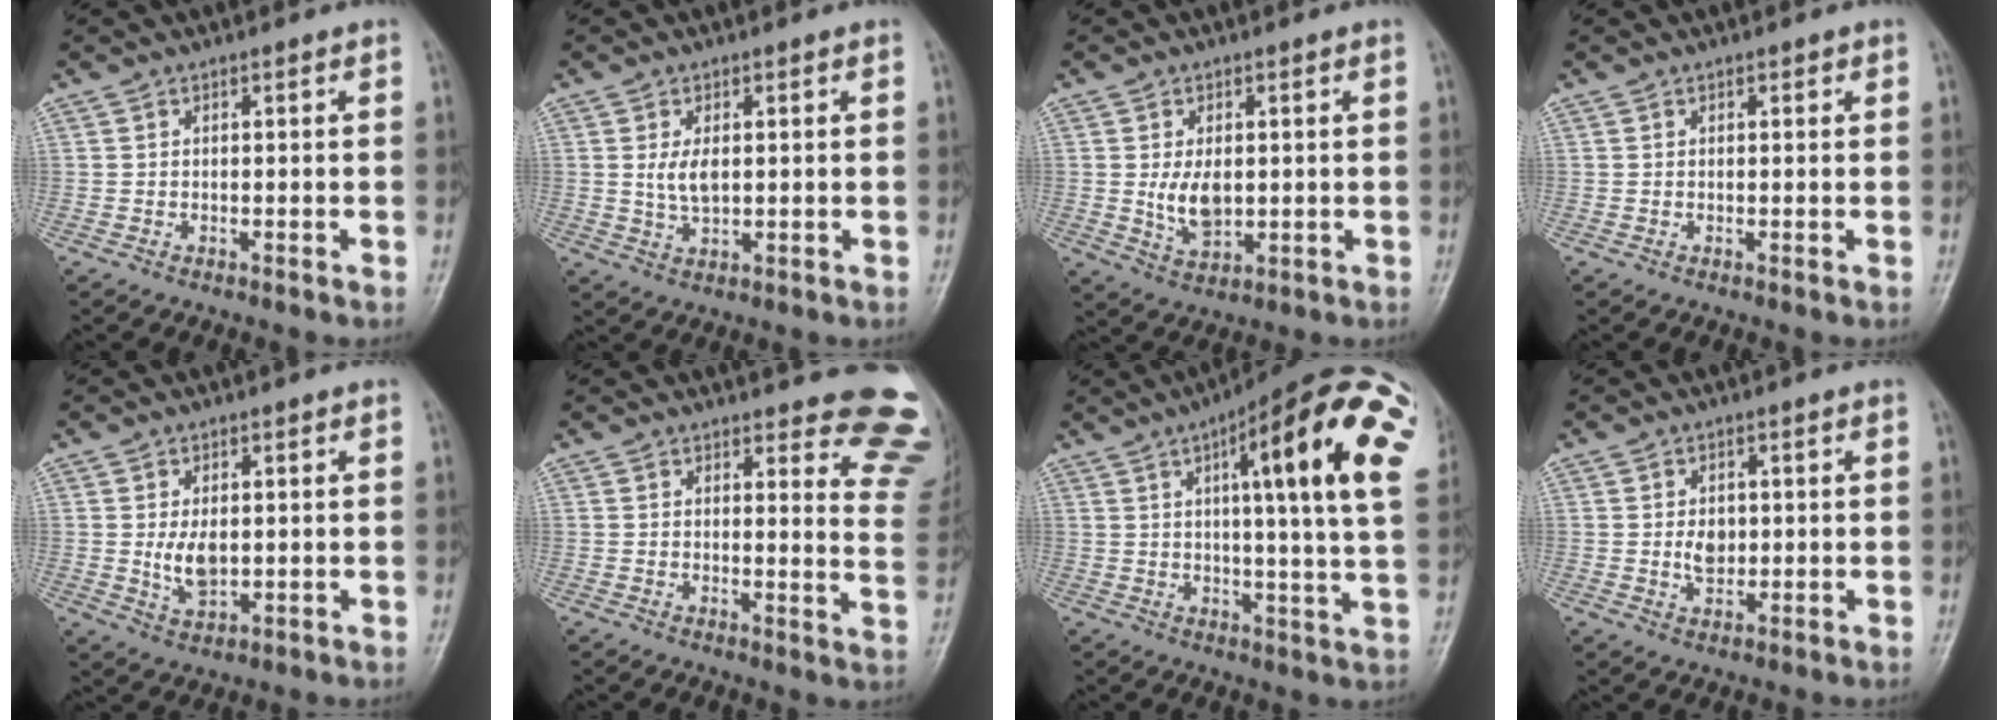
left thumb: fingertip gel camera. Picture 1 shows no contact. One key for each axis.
{"total": 4.1, "fx": 0.6, "fy": 2.2, "fz": 3.4, "tx": -0.066, "ty": -0.007, "tz": 0.016}
{"total": 6.1, "fx": 0.3, "fy": 3.7, "fz": 4.8, "tx": -0.076, "ty": -0.012, "tz": 0.015}
{"total": 0.8, "fx": 0.4, "fy": 0.4, "fz": 0.5, "tx": -0.002, "ty": -0.001, "tz": 0.004}
{"total": 5.3, "fx": 0.3, "fy": 3.2, "fz": 4.3, "tx": -0.069, "ty": -0.011, "tz": 0.012}
{"total": 12.3, "fx": 11.2, "fy": 3.0, "fz": 4.2, "tx": -0.003, "ty": -0.103, "tz": 0.094}
{"total": 24.0, "fx": 7.8, "fy": 4.3, "fz": 22.3, "tx": -0.274, "ty": 0.002, "tz": 0.095}
{"total": 3.9, "fx": 0.2, "fy": 2.9, "fz": 2.7, "tx": -0.032, "ty": -0.002, "tz": 0.005}